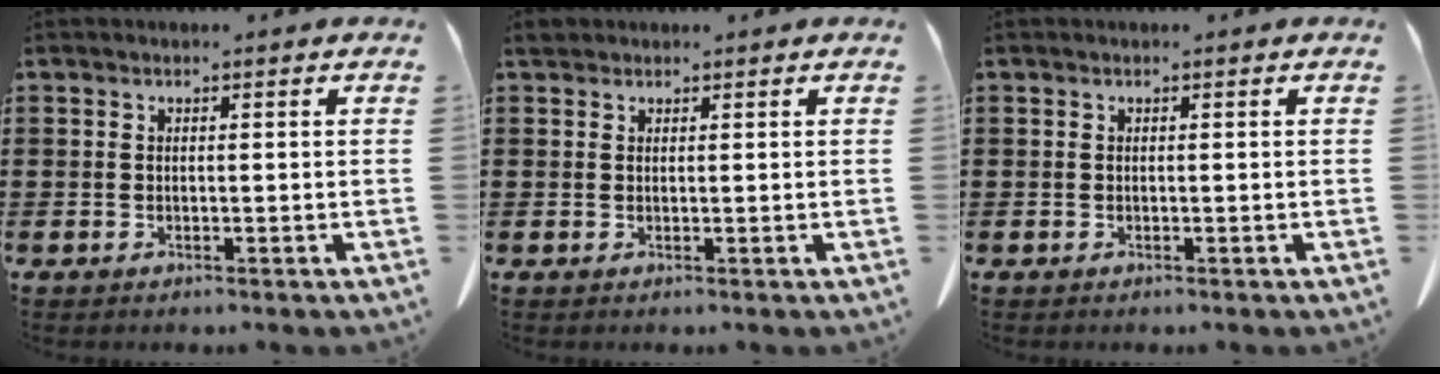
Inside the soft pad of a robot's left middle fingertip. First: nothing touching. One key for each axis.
{"total": 1.4, "fx": 1.2, "fy": 0.6, "fz": 0.4, "tx": -0.013, "ty": 0.006, "tz": 0.022}
{"total": 0.0}